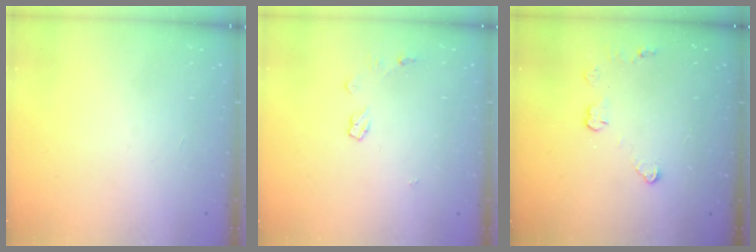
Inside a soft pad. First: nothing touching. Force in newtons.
{"total": 4.4, "press": 4.4, "slide": 0.5}
{"total": 4.5, "press": 4.5, "slide": 0.6}